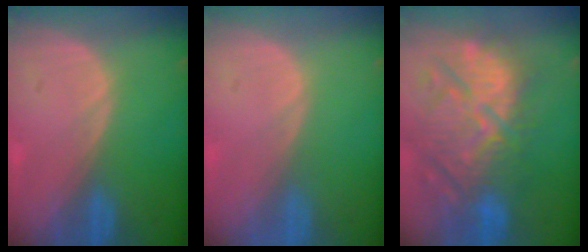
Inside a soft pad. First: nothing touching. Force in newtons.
{"total": 0.0}
{"total": 13.0, "press": 12.2, "slide": 4.3}